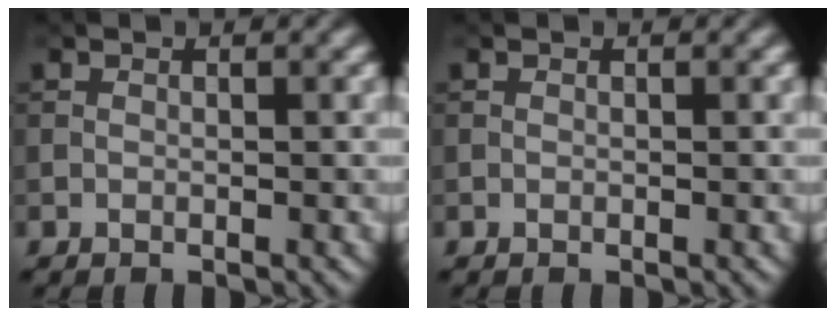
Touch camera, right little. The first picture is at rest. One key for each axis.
{"total": 0.0}